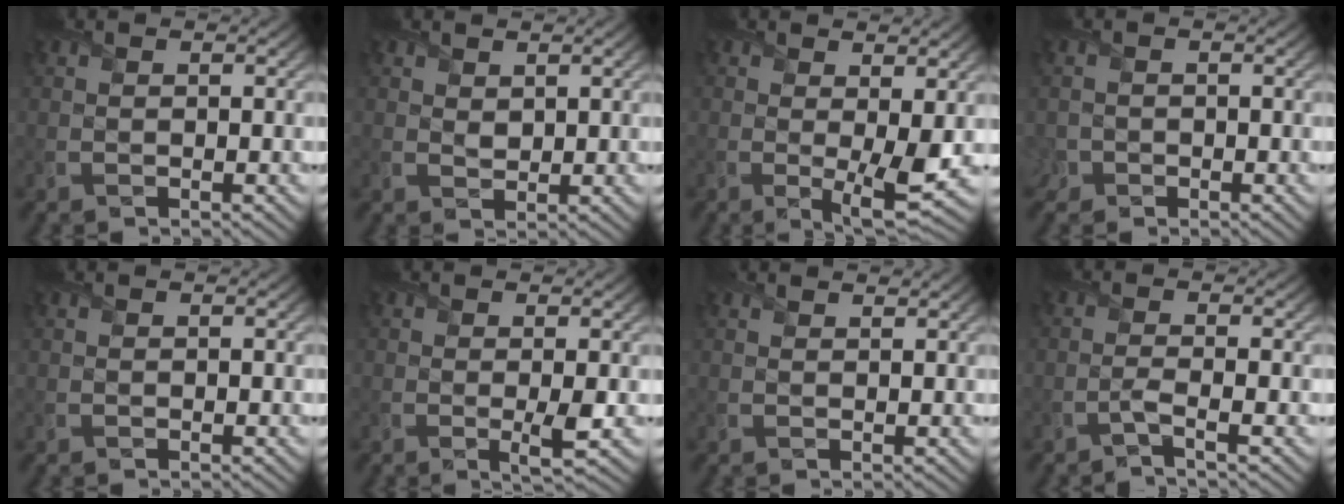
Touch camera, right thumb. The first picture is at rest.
{"total": 1.6, "force": [1.0, 1.0, 0.7], "torque": [-0.019, -0.004, 0.023]}
{"total": 4.3, "force": [0.0, 0.9, 4.2], "torque": [-0.078, -0.014, 0.003]}
{"total": 2.0, "force": [-1.2, 1.5, 0.5], "torque": [-0.015, -0.009, -0.029]}
{"total": 0.0}
{"total": 2.2, "force": [-0.1, 0.2, 2.2], "torque": [-0.042, -0.005, -0.003]}
{"total": 0.9, "force": [0.9, 0.2, 0.2], "torque": [-0.012, -0.003, 0.016]}
{"total": 1.9, "force": [-1.1, 0.1, 1.6], "torque": [-0.028, 0.006, -0.033]}